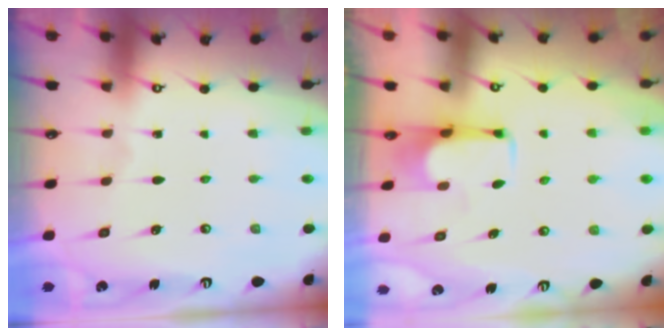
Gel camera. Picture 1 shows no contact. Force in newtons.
{"total": 3.7, "press": 3.6, "slide": 0.7}